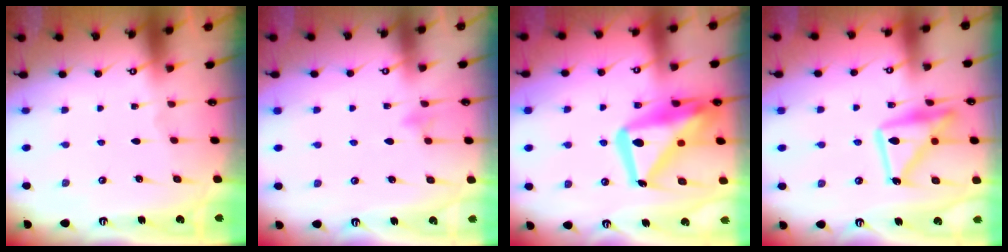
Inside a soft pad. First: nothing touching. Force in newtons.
{"total": 5.3, "press": 5.1, "slide": 1.3}
{"total": 21.7, "press": 21.6, "slide": 2.0}
{"total": 14.8, "press": 14.7, "slide": 1.3}